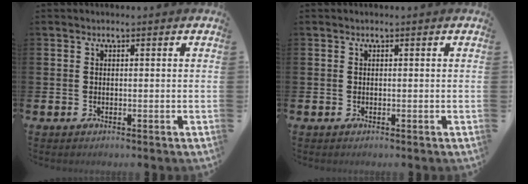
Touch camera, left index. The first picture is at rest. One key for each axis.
{"total": 0.0}